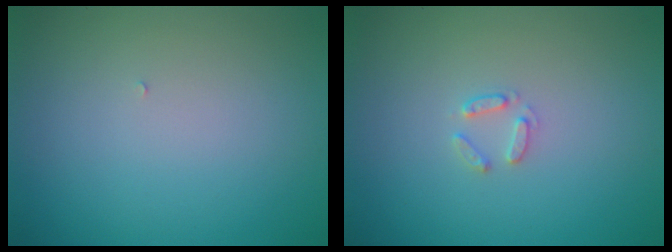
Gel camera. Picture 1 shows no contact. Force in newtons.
{"total": 1.1, "press": 1.1, "slide": 0.2}